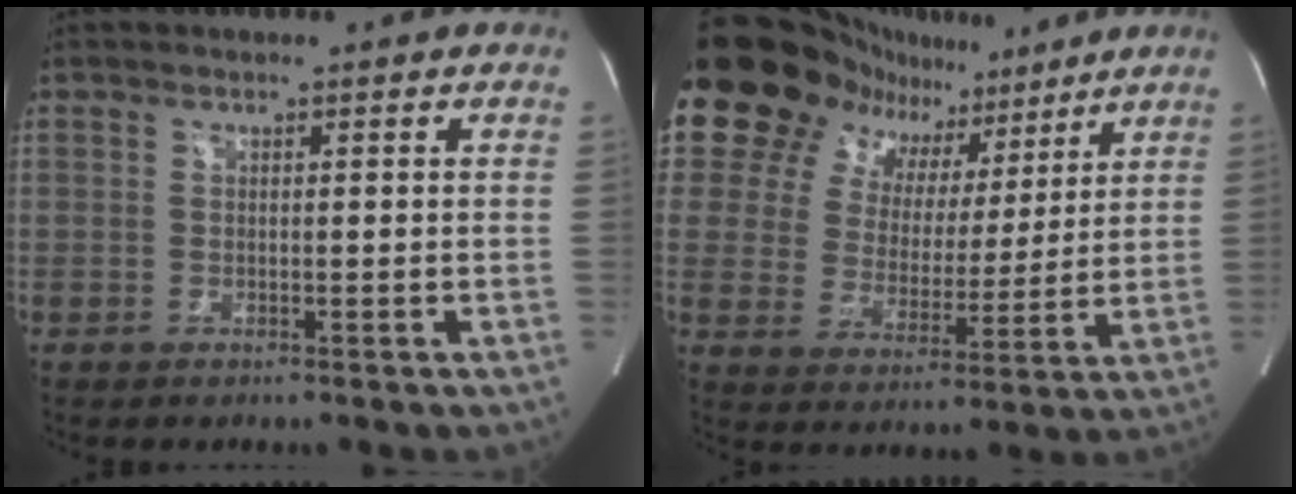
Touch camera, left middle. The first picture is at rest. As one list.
[{"total": 19.9, "force": [13.6, 12.7, 7.0], "torque": [-0.143, 0.062, 0.209]}]